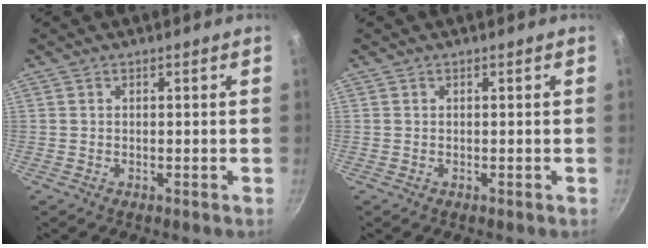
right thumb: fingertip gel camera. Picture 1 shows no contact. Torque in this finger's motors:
{"motor_torque": [-0.05, 0.06, -0.06, -0.06, 0.00]}